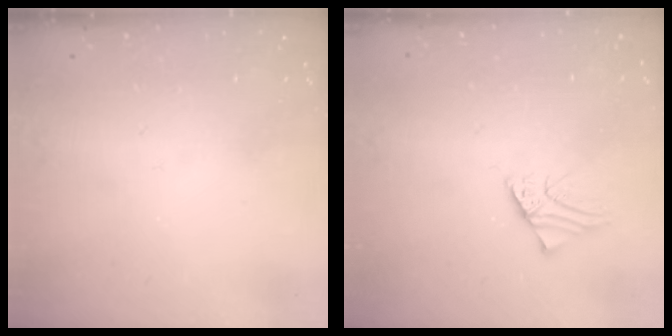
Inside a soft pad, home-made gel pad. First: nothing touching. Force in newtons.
{"total": 1.7, "press": 1.7, "slide": 0.1}